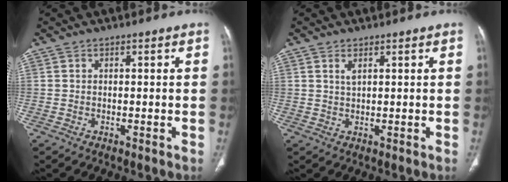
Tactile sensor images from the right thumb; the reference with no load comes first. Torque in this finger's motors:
{"motor_torque": [-0.54, 0.32, -0.34, 0.09, 0.06]}